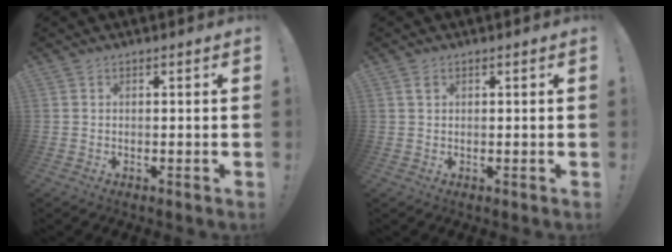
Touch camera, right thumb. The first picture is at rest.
{"total": 1.2, "force": [0.7, 0.8, 0.7], "torque": [-0.013, 0.002, 0.012]}